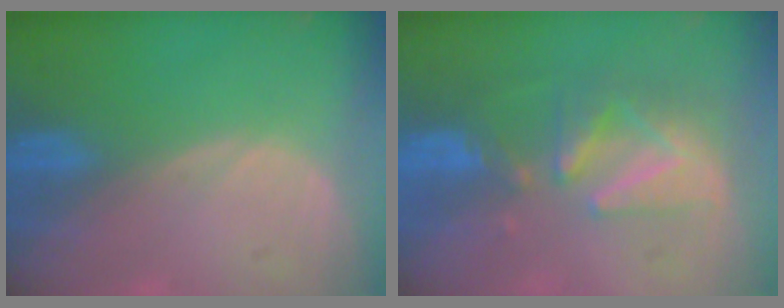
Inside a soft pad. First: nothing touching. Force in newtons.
{"total": 8.4, "press": 7.8, "slide": 3.1}